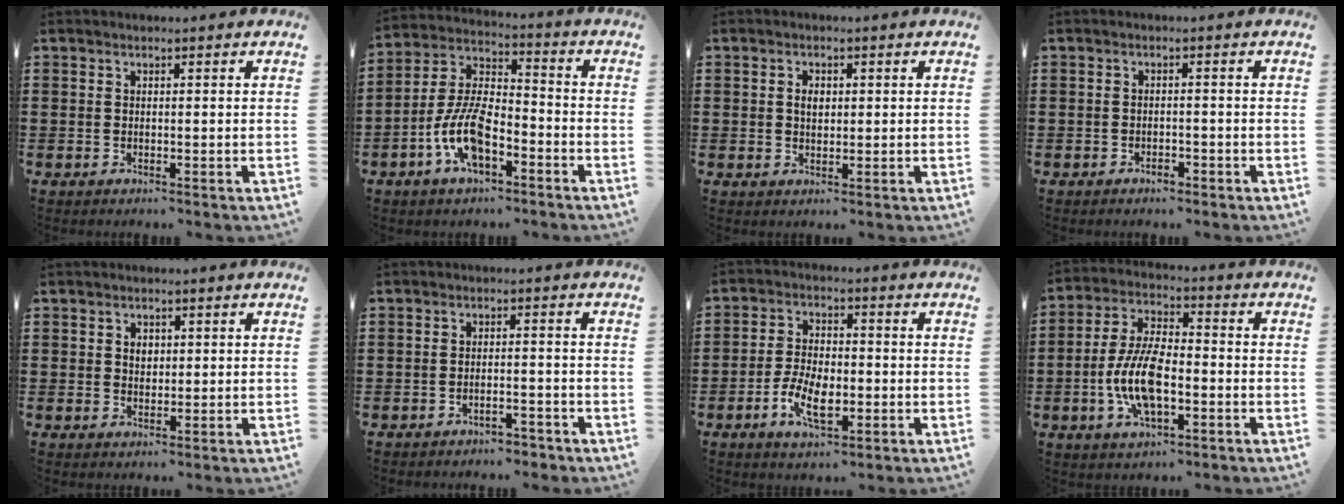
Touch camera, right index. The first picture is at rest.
{"total": 9.9, "force": [-4.7, 4.5, 7.4], "torque": [-0.178, -0.002, -0.092]}
{"total": 2.1, "force": [0.3, 1.3, 1.6], "torque": [-0.035, 0.008, 0.005]}
{"total": 1.4, "force": [-1.3, 0.3, 0.5], "torque": [-0.014, -0.004, -0.025]}
{"total": 1.7, "force": [0.4, 1.3, 1.0], "torque": [-0.022, 0.008, 0.007]}
{"total": 2.4, "force": [-2.4, 0.3, 0.5], "torque": [-0.015, 0.001, -0.049]}
{"total": 7.0, "force": [-2.5, 3.5, 5.5], "torque": [-0.121, 0.000, -0.049]}
{"total": 9.9, "force": [-2.6, 4.3, 8.6], "torque": [-0.200, -0.008, -0.053]}